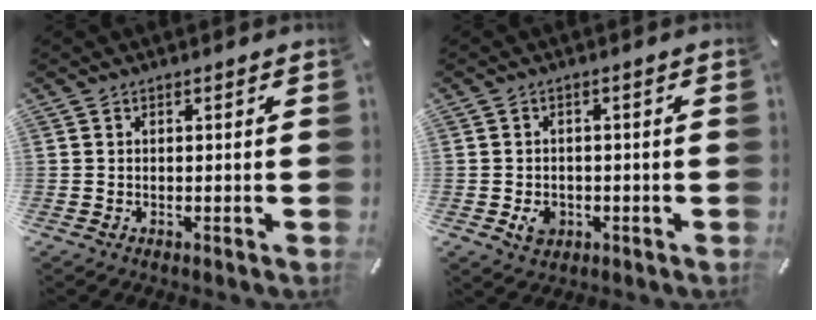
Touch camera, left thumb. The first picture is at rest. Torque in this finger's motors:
{"motor_torque": [-0.01, 0.02, 0.00, 0.00, 0.06]}